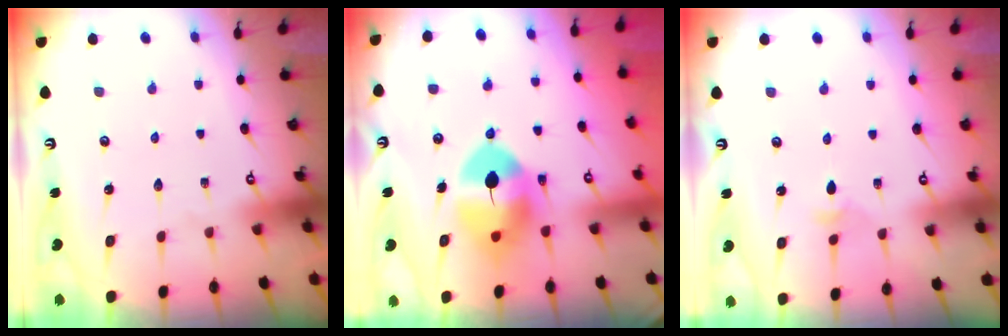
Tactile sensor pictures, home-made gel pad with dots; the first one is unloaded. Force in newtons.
{"total": 10.4, "press": 10.2, "slide": 2.1}
{"total": 4.4, "press": 4.3, "slide": 0.8}